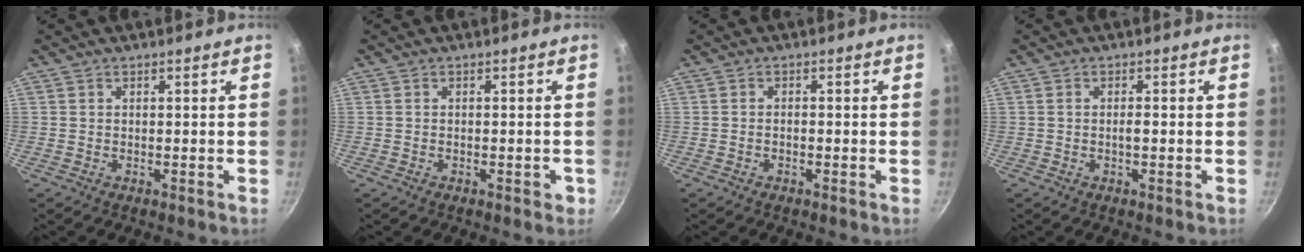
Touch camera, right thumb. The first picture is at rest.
{"total": 1.5, "force": [-0.7, 0.8, 1.1], "torque": [-0.009, 0.007, -0.006]}
{"total": 1.0, "force": [-0.5, 0.5, 0.7], "torque": [-0.015, 0.009, -0.012]}
{"total": 1.2, "force": [-0.3, 0.4, 1.1], "torque": [-0.019, 0.005, -0.007]}